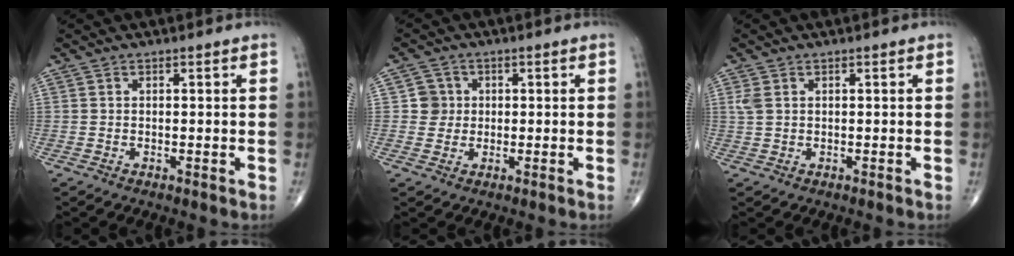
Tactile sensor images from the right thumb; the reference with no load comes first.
{"total": 3.4, "force": [0.5, 3.3, 0.2], "torque": [0.023, 0.005, 0.001]}
{"total": 1.9, "force": [0.7, 1.2, 1.3], "torque": [-0.040, 0.007, 0.019]}